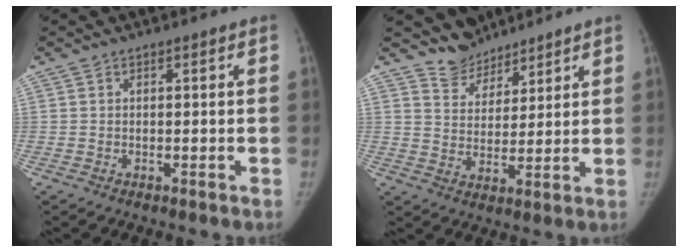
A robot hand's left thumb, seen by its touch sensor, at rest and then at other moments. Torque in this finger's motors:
{"motor_torque": [0.78, -0.68, 0.55, -0.81, -0.01]}